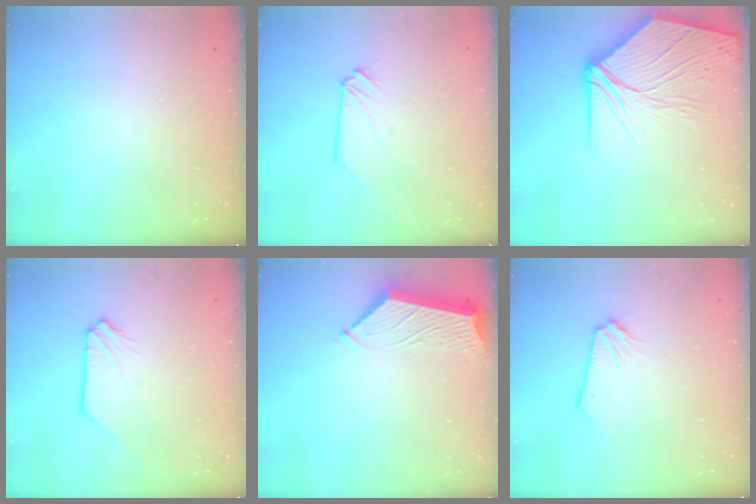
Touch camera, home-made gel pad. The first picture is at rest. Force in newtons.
{"total": 0.0}
{"total": 15.4, "press": 15.2, "slide": 2.5}
{"total": 1.3, "press": 1.3, "slide": 0.2}
{"total": 6.3, "press": 6.3, "slide": 0.1}
{"total": 0.0}